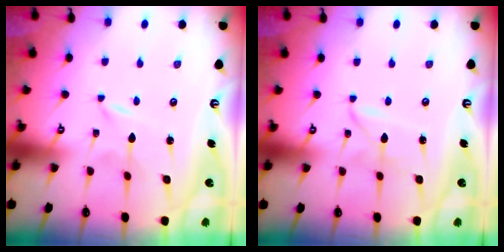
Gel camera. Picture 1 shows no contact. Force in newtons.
{"total": 2.4, "press": 2.4, "slide": 0.3}